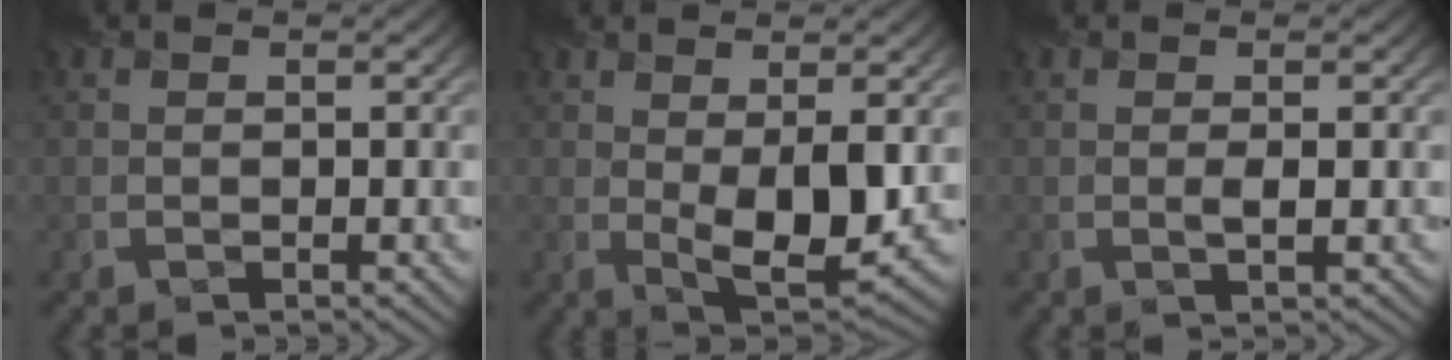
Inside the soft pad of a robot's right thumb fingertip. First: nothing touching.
{"total": 8.1, "force": [-0.2, 3.6, 7.3], "torque": [-0.146, -0.017, 0.011]}
{"total": 1.5, "force": [0.1, 0.5, 1.4], "torque": [-0.027, -0.002, 0.002]}